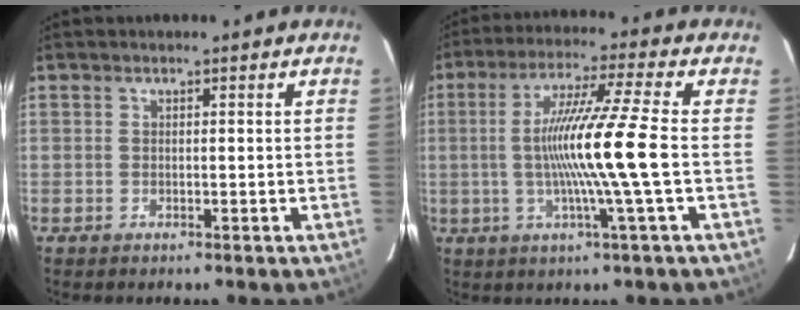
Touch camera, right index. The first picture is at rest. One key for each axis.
{"total": 12.6, "fx": -1.2, "fy": -2.2, "fz": 12.3, "tx": -0.230, "ty": -0.008, "tz": -0.023}